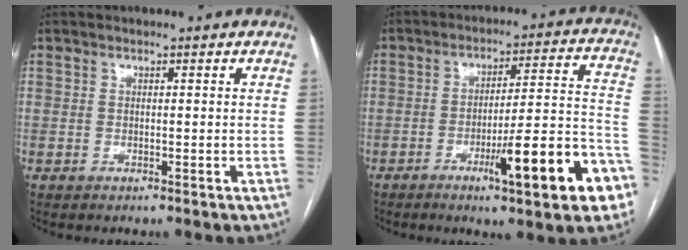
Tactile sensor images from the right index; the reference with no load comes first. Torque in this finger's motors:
{"motor_torque": [1.64, -0.49, 0.48, 0.11]}